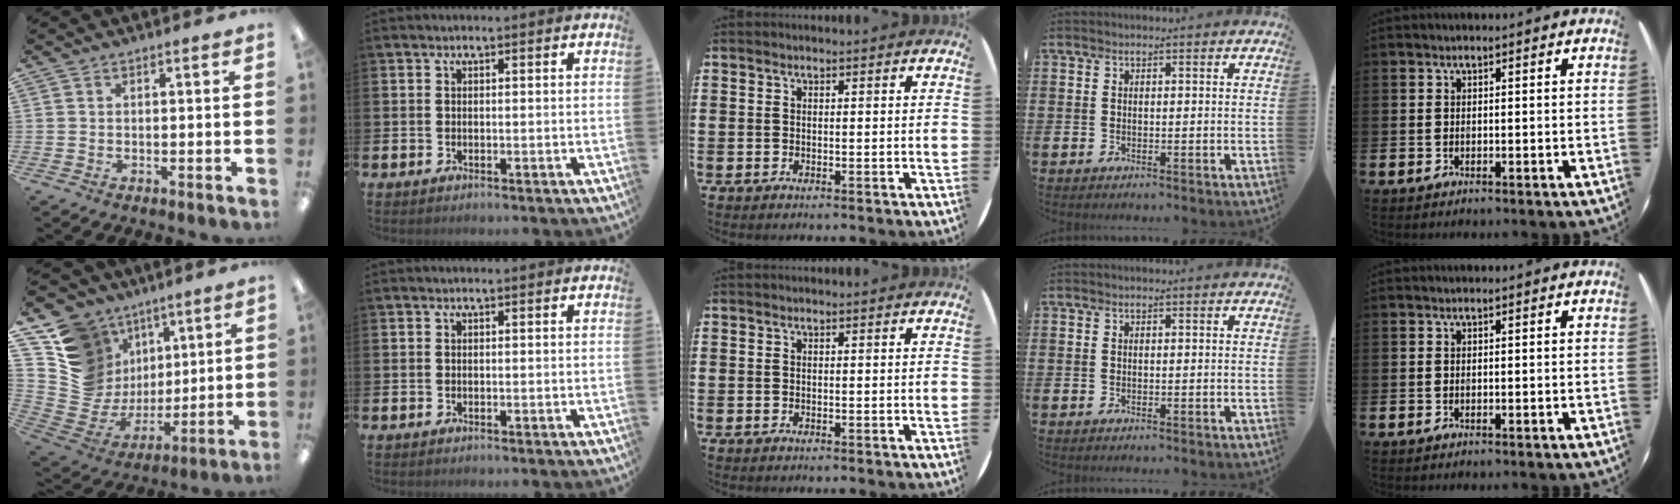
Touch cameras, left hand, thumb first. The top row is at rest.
{"thumb": {"total": 15.2, "force": [6.9, 13.0, 4.0], "torque": [-0.081, -0.047, 0.155]}}